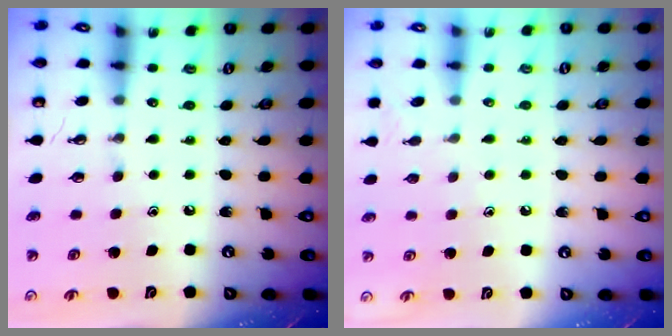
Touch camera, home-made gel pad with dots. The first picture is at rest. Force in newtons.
{"total": 6.2, "press": 6.2, "slide": 0.7}